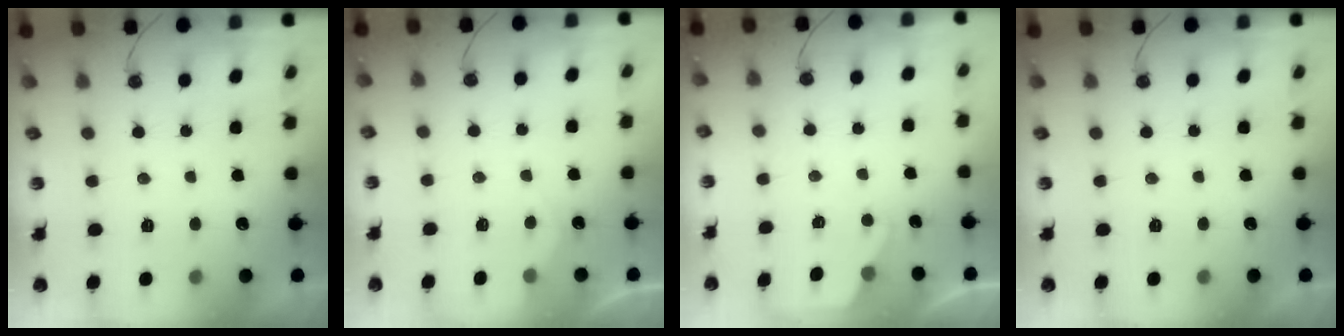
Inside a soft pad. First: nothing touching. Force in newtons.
{"total": 2.9, "press": 2.9, "slide": 0.4}
{"total": 2.3, "press": 2.3, "slide": 0.3}
{"total": 0.0}